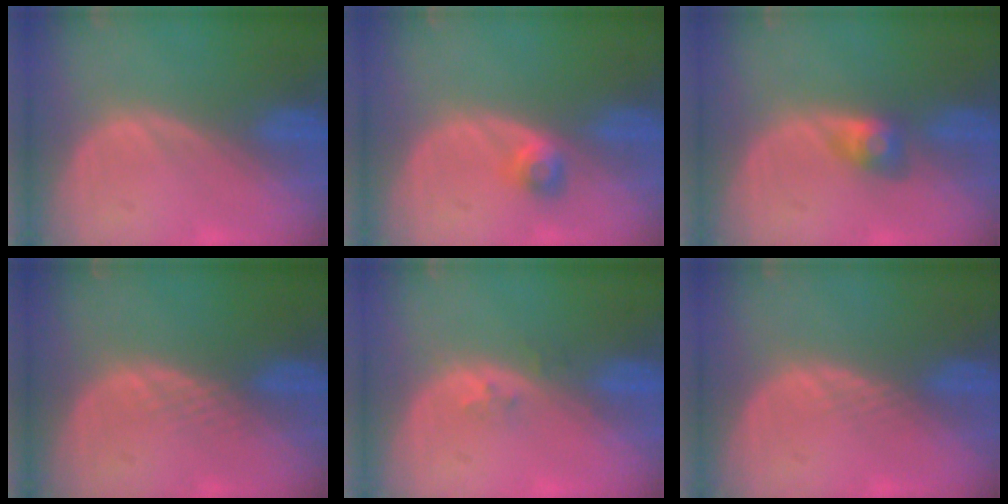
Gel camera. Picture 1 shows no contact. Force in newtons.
{"total": 2.6, "press": 2.3, "slide": 1.2}
{"total": 3.1, "press": 2.7, "slide": 1.5}
{"total": 1.3, "press": 1.2, "slide": 0.1}
{"total": 1.6, "press": 1.2, "slide": 1.0}
{"total": 1.0, "press": 0.8, "slide": 0.5}